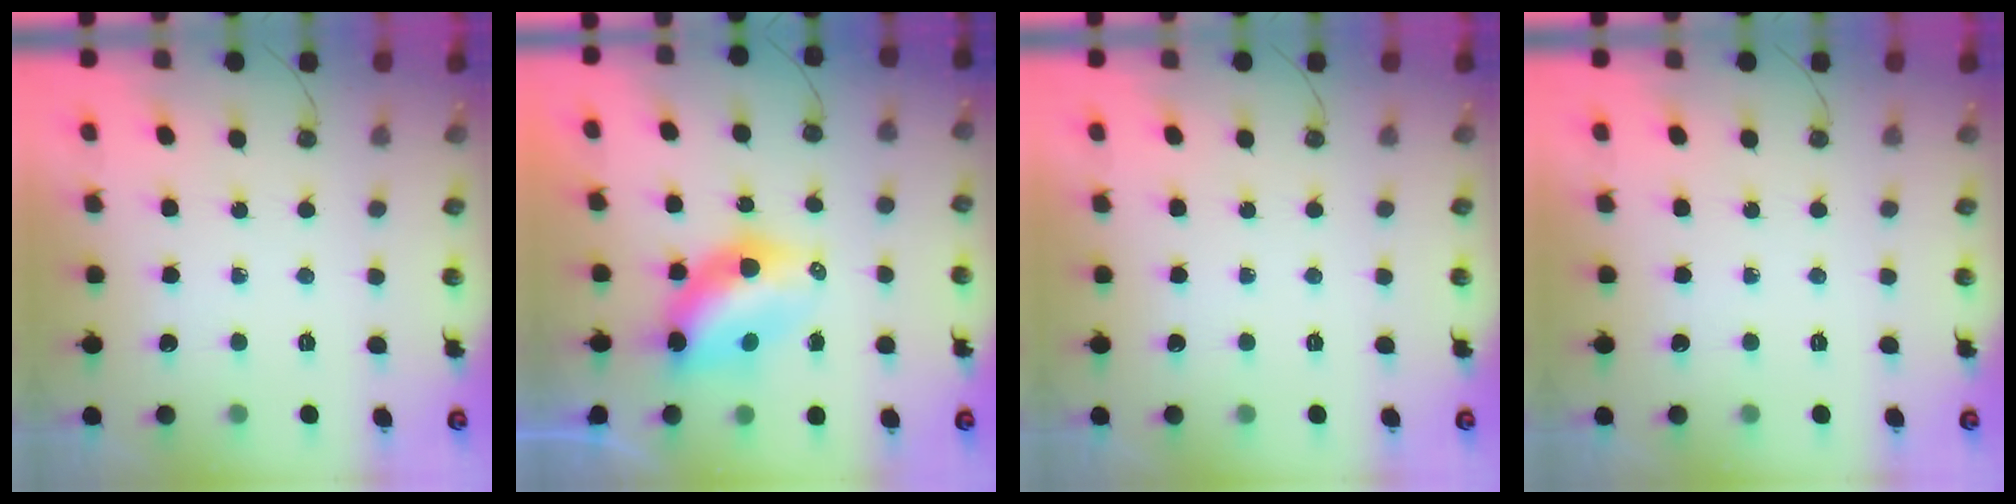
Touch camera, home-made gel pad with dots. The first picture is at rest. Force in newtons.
{"total": 7.0, "press": 7.0, "slide": 0.6}
{"total": 0.0}
{"total": 0.0}